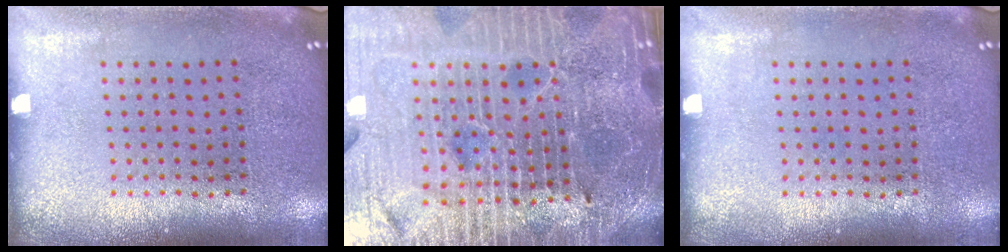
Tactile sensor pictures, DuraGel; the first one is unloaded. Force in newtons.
{"total": 6.1, "press": 5.5, "slide": 2.5}
{"total": 0.0}